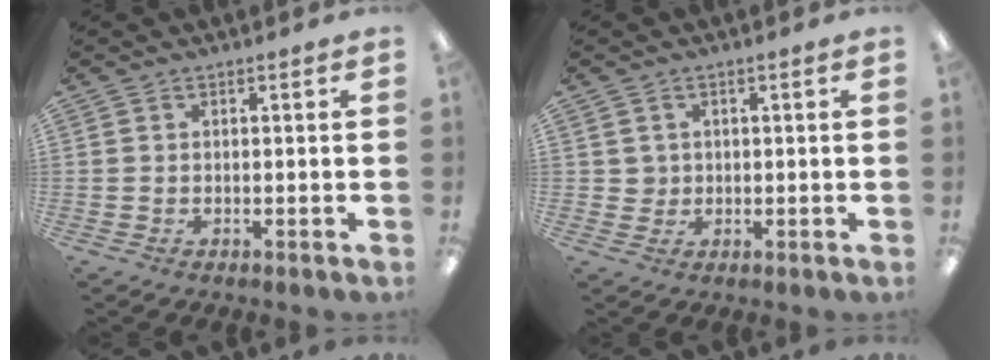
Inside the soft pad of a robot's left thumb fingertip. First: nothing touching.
{"total": 2.0, "force": [0.6, 2.0, 0.2], "torque": [-0.008, 0.004, 0.010]}